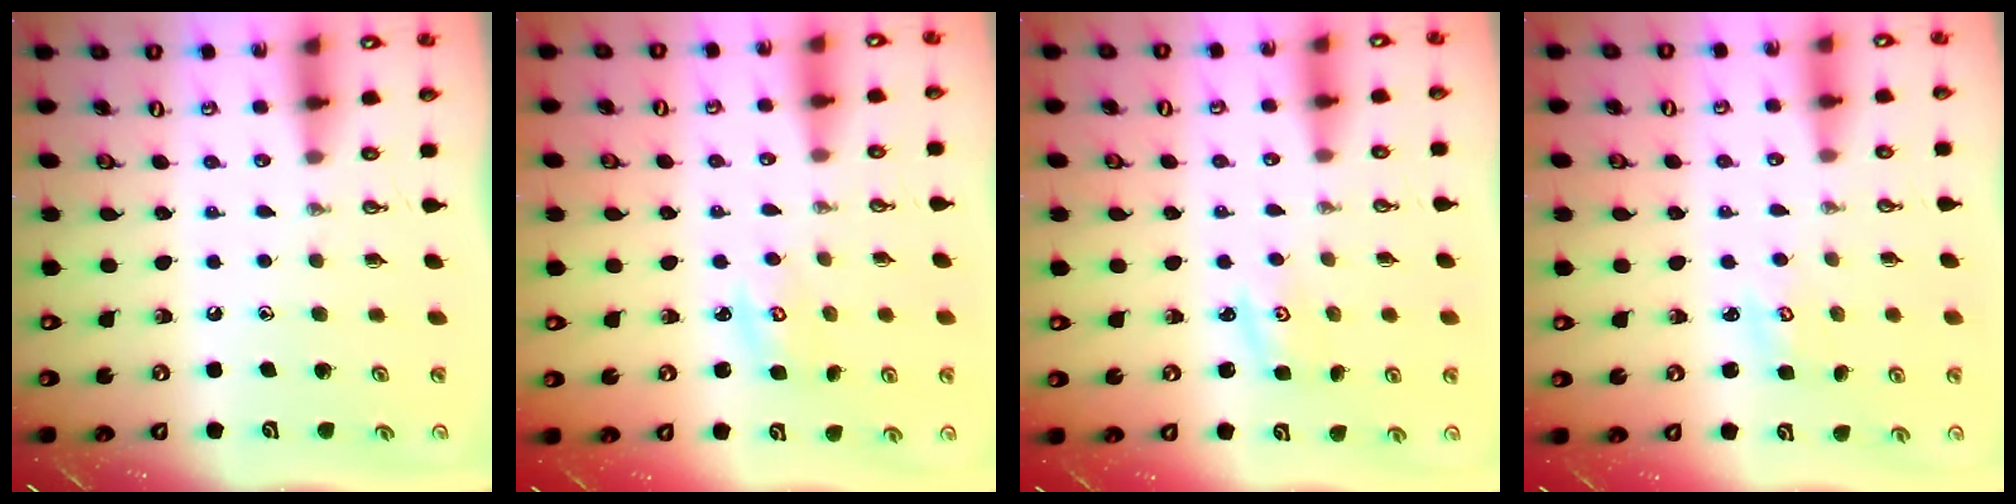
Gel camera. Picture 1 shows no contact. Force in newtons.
{"total": 3.1, "press": 3.1, "slide": 0.2}
{"total": 2.3, "press": 2.3, "slide": 0.3}
{"total": 1.9, "press": 1.9, "slide": 0.2}